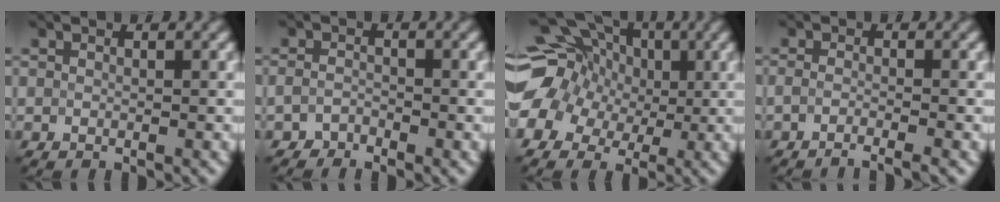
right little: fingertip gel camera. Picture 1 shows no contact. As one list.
[{"total": 1.6, "force": [-1.6, 0.3, -0.3], "torque": [0.009, 0.005, -0.027]}, {"total": 12.2, "force": [1.8, 10.5, 6.0], "torque": [-0.149, 0.041, 0.002]}, {"total": 2.4, "force": [-2.1, 0.2, 1.1], "torque": [-0.002, -0.003, -0.041]}]